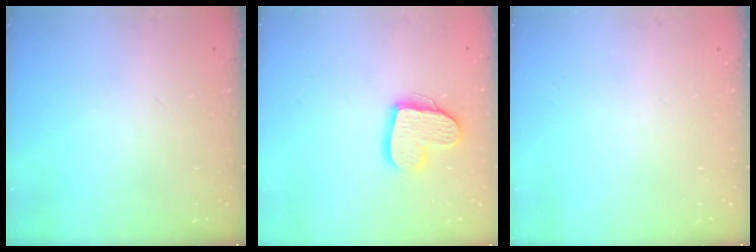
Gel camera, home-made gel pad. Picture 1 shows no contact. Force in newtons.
{"total": 14.0, "press": 13.9, "slide": 1.2}
{"total": 0.0}